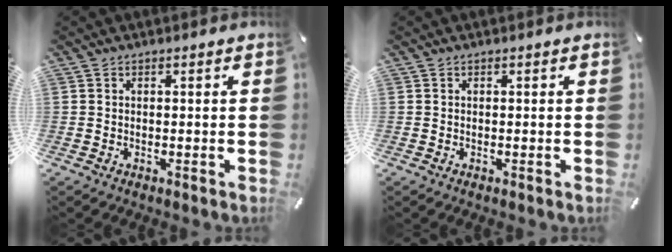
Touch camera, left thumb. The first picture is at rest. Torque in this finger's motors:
{"motor_torque": [0.01, 0.01, 0.00, -0.01, 0.00]}